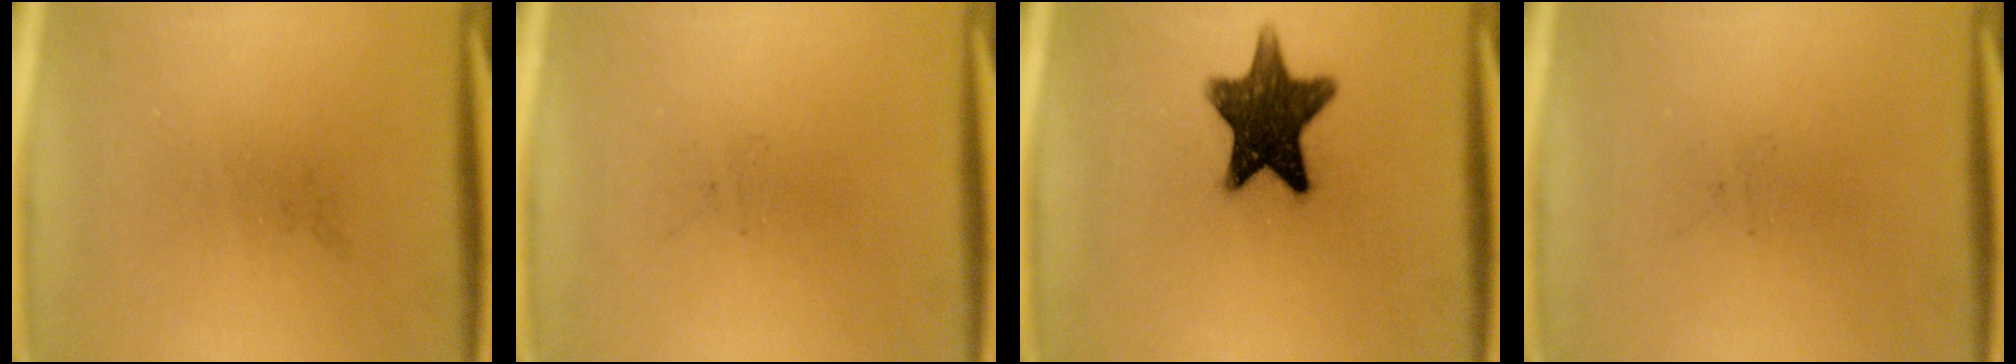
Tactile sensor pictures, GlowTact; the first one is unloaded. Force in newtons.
{"total": 0.0}
{"total": 12.8}
{"total": 0.0}